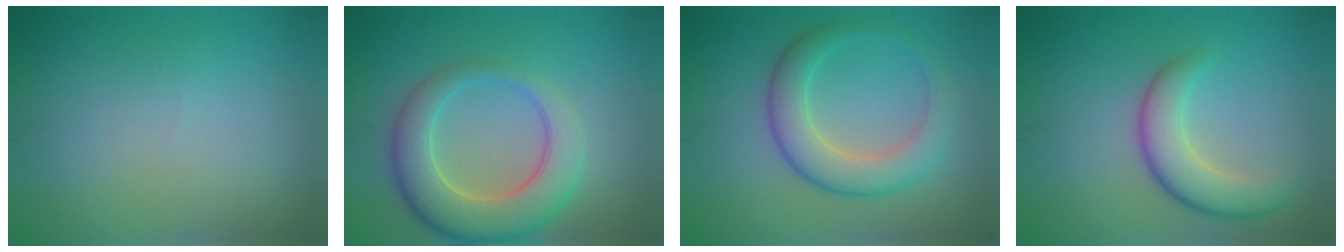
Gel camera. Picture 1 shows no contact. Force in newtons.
{"total": 7.4, "press": 7.3, "slide": 0.5}
{"total": 5.2, "press": 5.2, "slide": 0.2}
{"total": 4.8, "press": 4.8, "slide": 0.3}